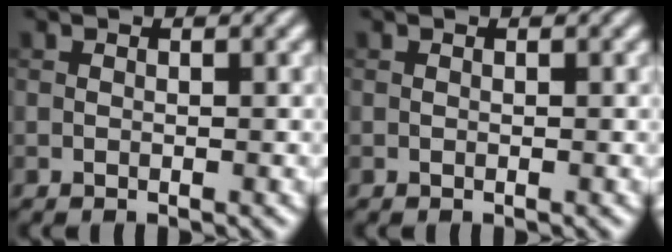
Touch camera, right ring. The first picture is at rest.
{"total": 0.0}